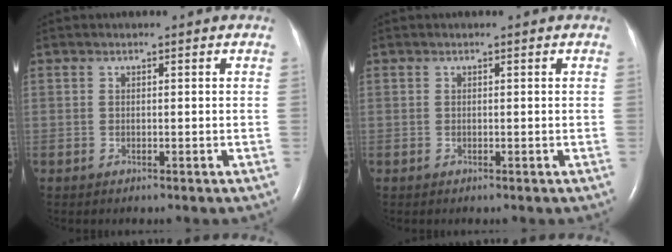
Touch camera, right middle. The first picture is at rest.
{"total": 0.0}